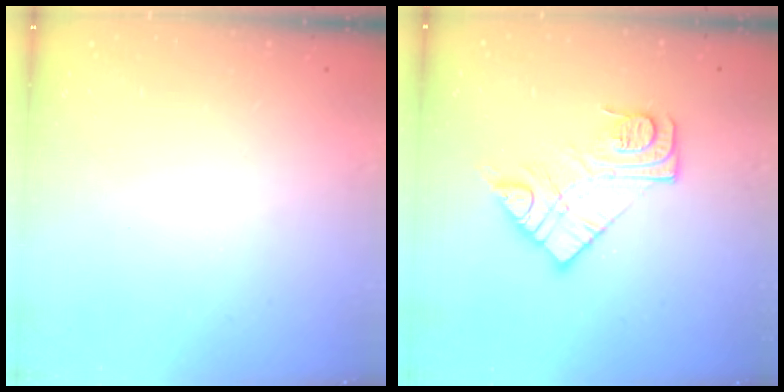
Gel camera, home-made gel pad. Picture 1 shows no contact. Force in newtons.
{"total": 13.2, "press": 13.2, "slide": 1.0}